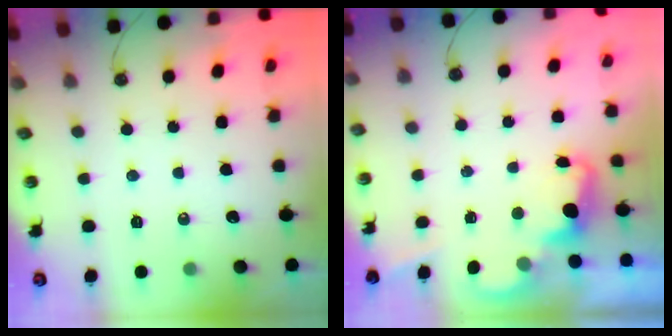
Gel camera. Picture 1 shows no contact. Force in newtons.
{"total": 2.4, "press": 2.4, "slide": 0.5}